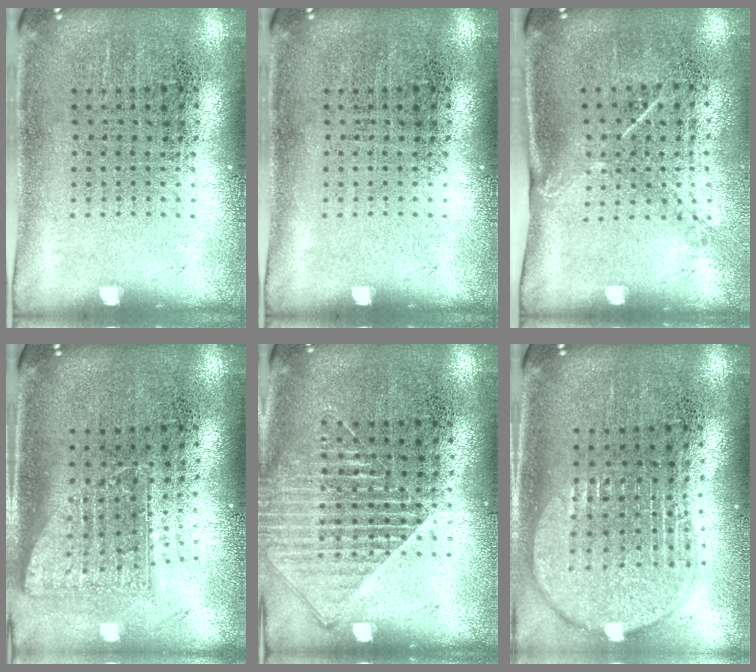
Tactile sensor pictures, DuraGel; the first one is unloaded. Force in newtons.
{"total": 0.0}
{"total": 1.5, "press": 1.0, "slide": 1.1}
{"total": 1.8, "press": 1.3, "slide": 1.2}
{"total": 1.5, "press": 1.4, "slide": 0.7}
{"total": 2.0, "press": 1.7, "slide": 1.1}